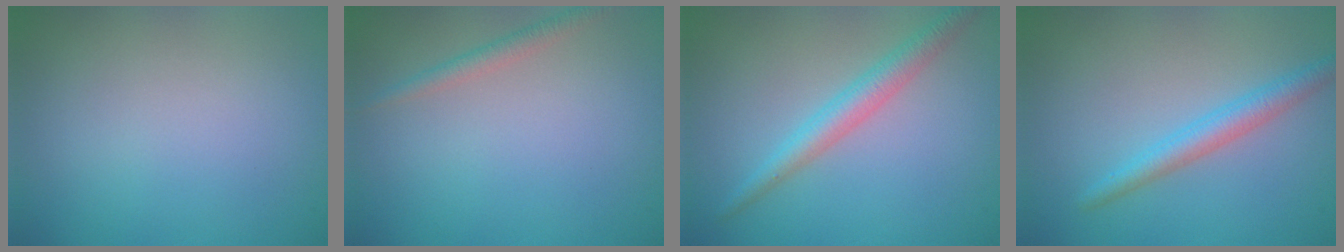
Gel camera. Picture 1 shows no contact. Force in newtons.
{"total": 1.5, "press": 1.5, "slide": 0.0}
{"total": 2.9, "press": 2.9, "slide": 0.1}
{"total": 2.6, "press": 2.6, "slide": 0.1}